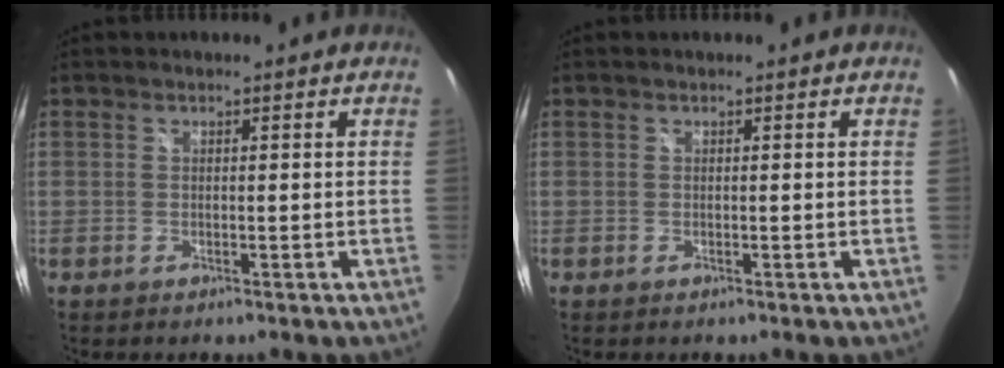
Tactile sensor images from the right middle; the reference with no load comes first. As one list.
[{"total": 0.0}]